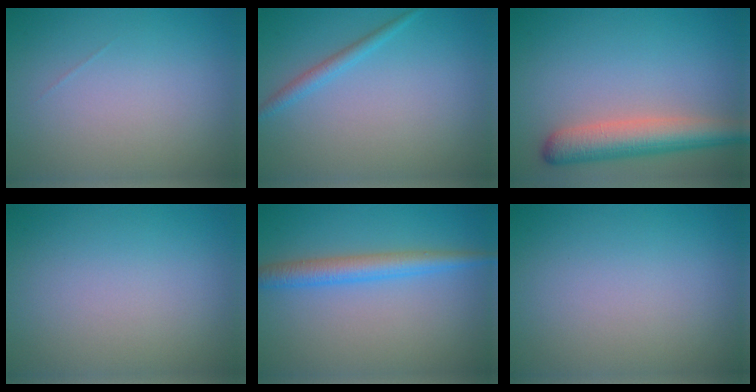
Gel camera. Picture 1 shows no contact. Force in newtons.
{"total": 1.5, "press": 1.5, "slide": 0.1}
{"total": 5.1, "press": 5.1, "slide": 0.3}
{"total": 0.0}
{"total": 3.3, "press": 3.3, "slide": 0.1}
{"total": 0.0}